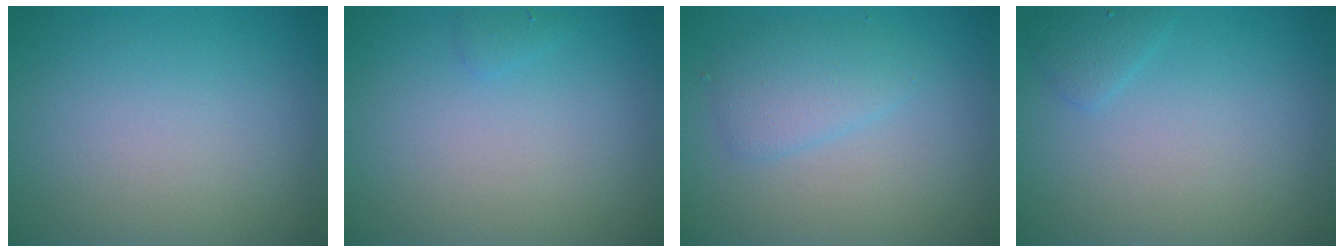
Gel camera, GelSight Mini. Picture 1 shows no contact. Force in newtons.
{"total": 0.6, "press": 0.5, "slide": 0.0}
{"total": 2.6, "press": 2.6, "slide": 0.0}
{"total": 1.1, "press": 1.1, "slide": 0.1}